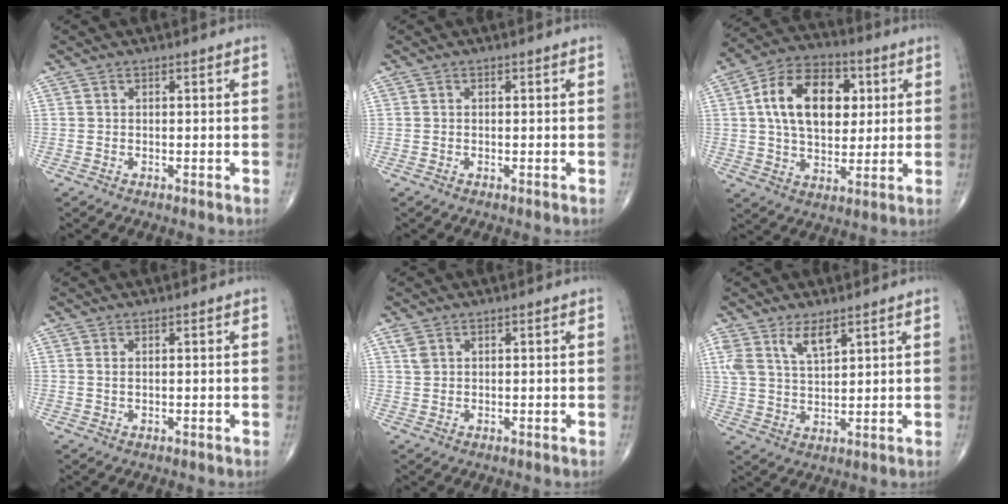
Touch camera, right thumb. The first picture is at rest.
{"total": 0.0}
{"total": 17.3, "force": [3.8, 11.1, 12.8], "torque": [-0.188, 0.007, 0.063]}
{"total": 1.0, "force": [0.5, 0.5, 0.7], "torque": [-0.015, 0.002, 0.013]}
{"total": 2.2, "force": [1.2, 1.4, 1.2], "torque": [-0.024, 0.004, 0.032]}
{"total": 6.4, "force": [4.0, 2.6, 4.3], "torque": [-0.078, -0.019, 0.084]}